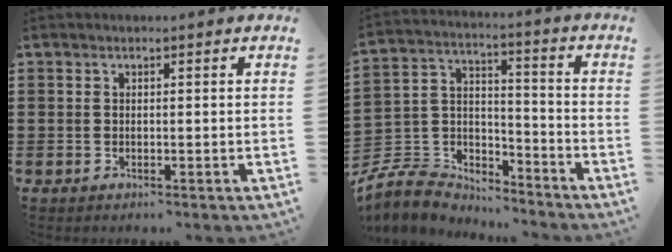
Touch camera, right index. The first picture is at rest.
{"total": 6.7, "force": [-6.0, 3.0, 0.4], "torque": [-0.035, 0.004, -0.122]}